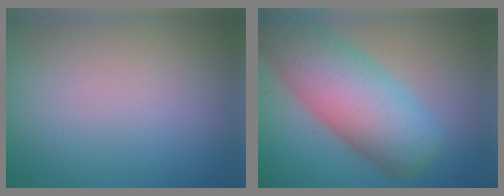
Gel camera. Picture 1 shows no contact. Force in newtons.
{"total": 10.2, "press": 10.2, "slide": 0.3}